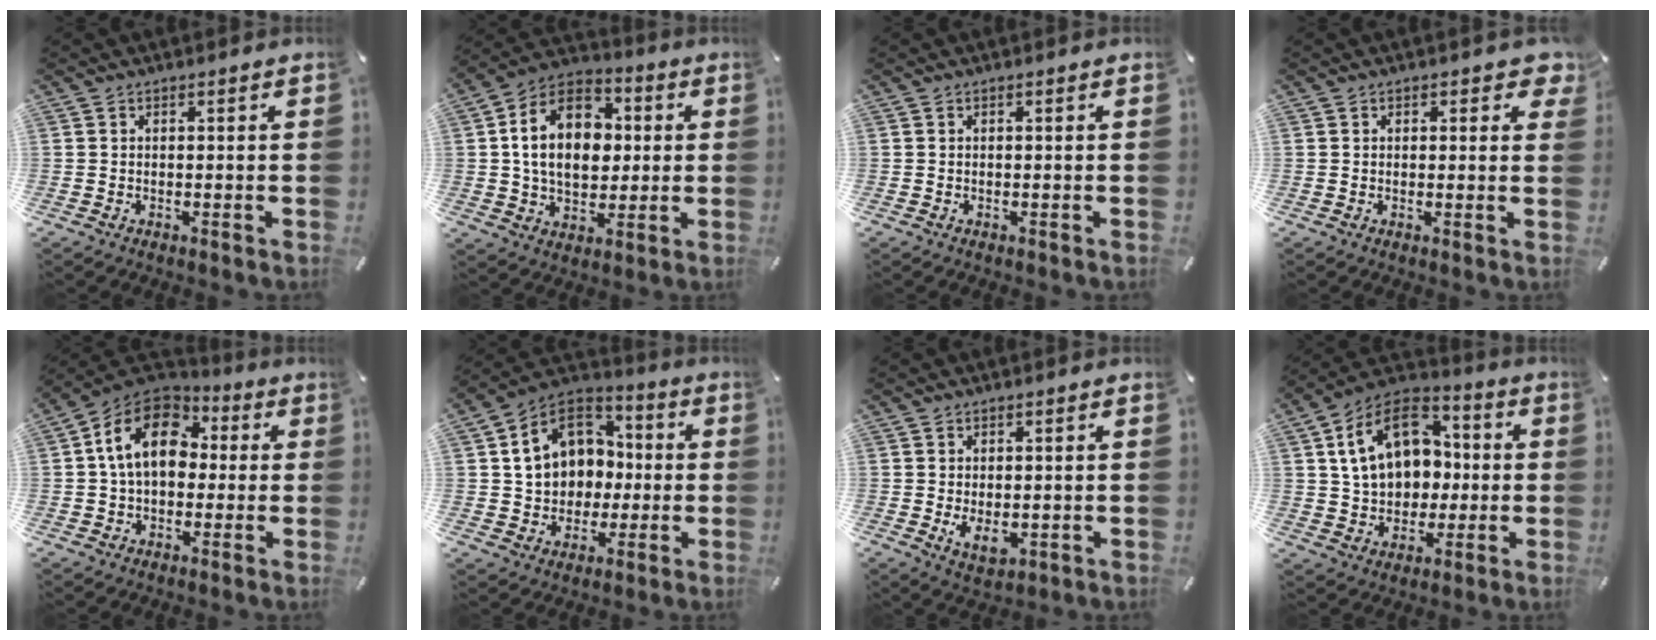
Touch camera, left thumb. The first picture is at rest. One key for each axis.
{"total": 15.6, "fx": 2.1, "fy": 11.7, "fz": 10.0, "tx": -0.186, "ty": 0.005, "tz": 0.036}
{"total": 0.0}
{"total": 2.5, "fx": 1.4, "fy": 1.5, "fz": 1.5, "tx": -0.009, "ty": -0.003, "tz": 0.019}
{"total": 14.0, "fx": 1.8, "fy": 10.4, "fz": 9.2, "tx": -0.184, "ty": 0.013, "tz": 0.026}
{"total": 13.5, "fx": 0.9, "fy": 12.3, "fz": 5.7, "tx": -0.122, "ty": 0.006, "tz": 0.025}
{"total": 4.3, "fx": -0.5, "fy": 2.8, "fz": 3.2, "tx": -0.060, "ty": -0.009, "tz": -0.013}
{"total": 17.0, "fx": 2.9, "fy": 13.7, "fz": 9.7, "tx": -0.177, "ty": 0.006, "tz": 0.059}